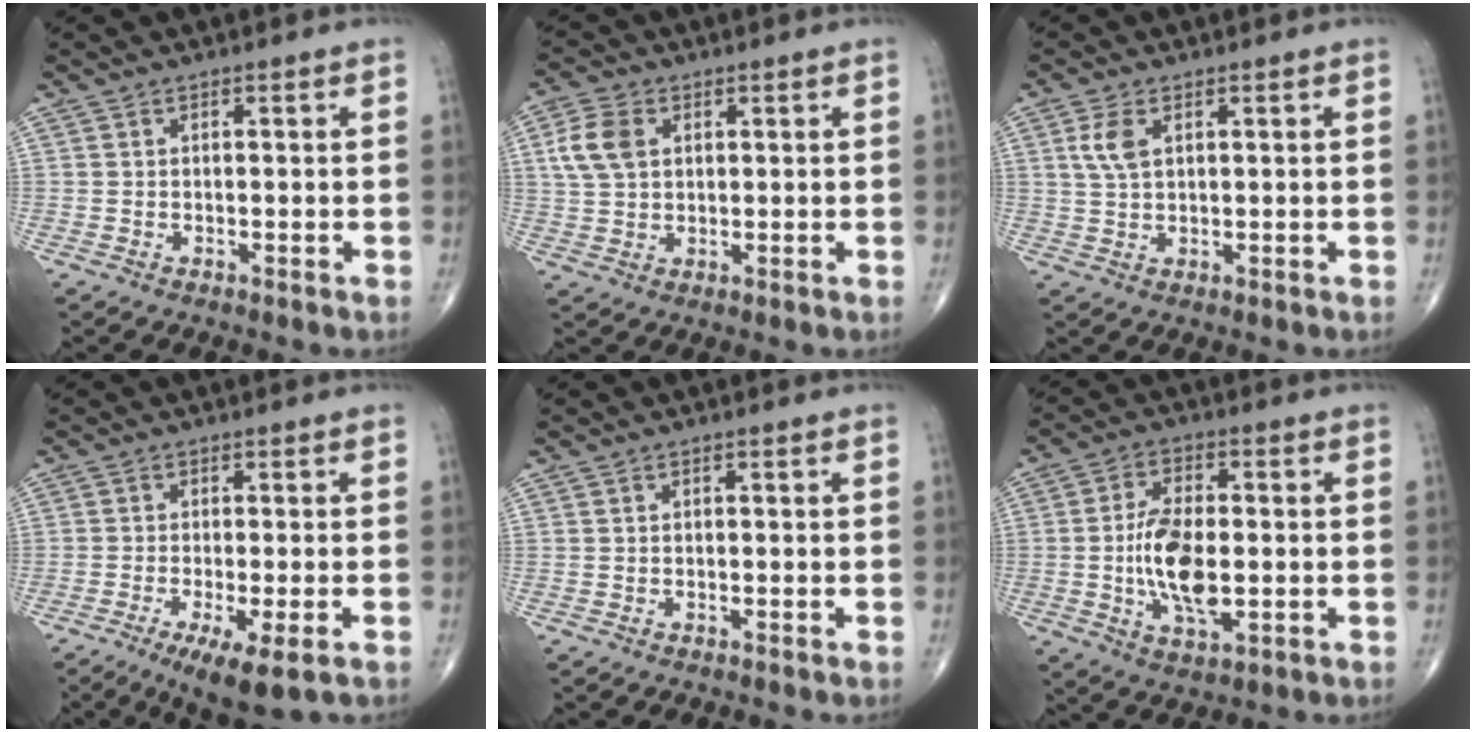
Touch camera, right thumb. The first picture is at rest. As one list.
[{"total": 7.0, "force": [1.9, 4.8, 4.7], "torque": [-0.094, 0.005, 0.037]}, {"total": 4.3, "force": [1.5, 2.3, 3.3], "torque": [-0.073, 0.001, 0.032]}, {"total": 8.0, "force": [-4.2, 1.6, 6.7], "torque": [-0.110, -0.015, -0.066]}, {"total": 0.0}, {"total": 12.0, "force": [-1.3, 5.8, 10.5], "torque": [-0.188, 0.001, -0.022]}]